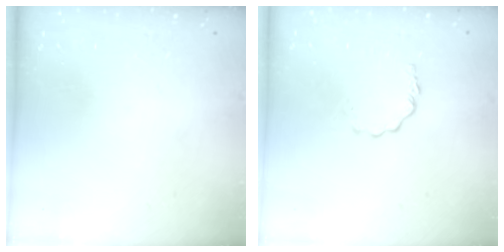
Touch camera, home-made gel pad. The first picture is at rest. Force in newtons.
{"total": 2.9, "press": 2.9, "slide": 0.3}